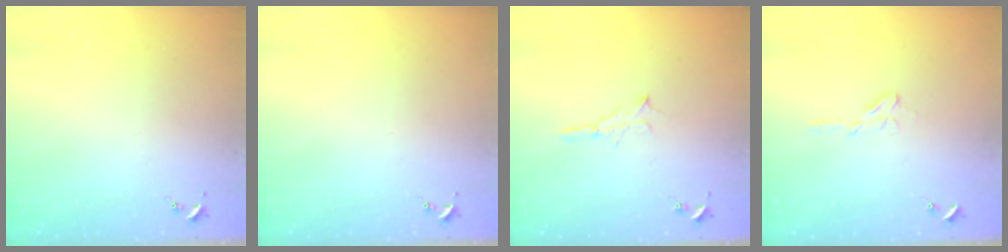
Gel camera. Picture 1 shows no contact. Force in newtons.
{"total": 0.0}
{"total": 4.7, "press": 4.7, "slide": 0.5}
{"total": 5.5, "press": 5.5, "slide": 0.5}